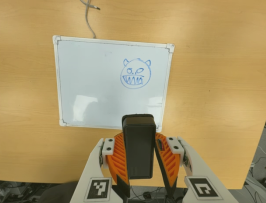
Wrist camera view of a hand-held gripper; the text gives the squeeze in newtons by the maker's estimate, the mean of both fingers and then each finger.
{"total": 8.1, "left": 7.4, "right": 8.8}